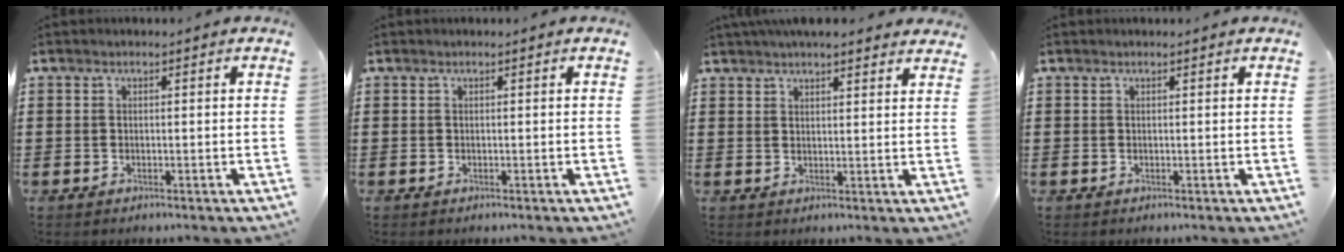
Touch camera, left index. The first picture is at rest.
{"total": 0.0}
{"total": 3.7, "force": [3.5, 0.3, 1.1], "torque": [-0.031, -0.006, 0.066]}
{"total": 0.0}